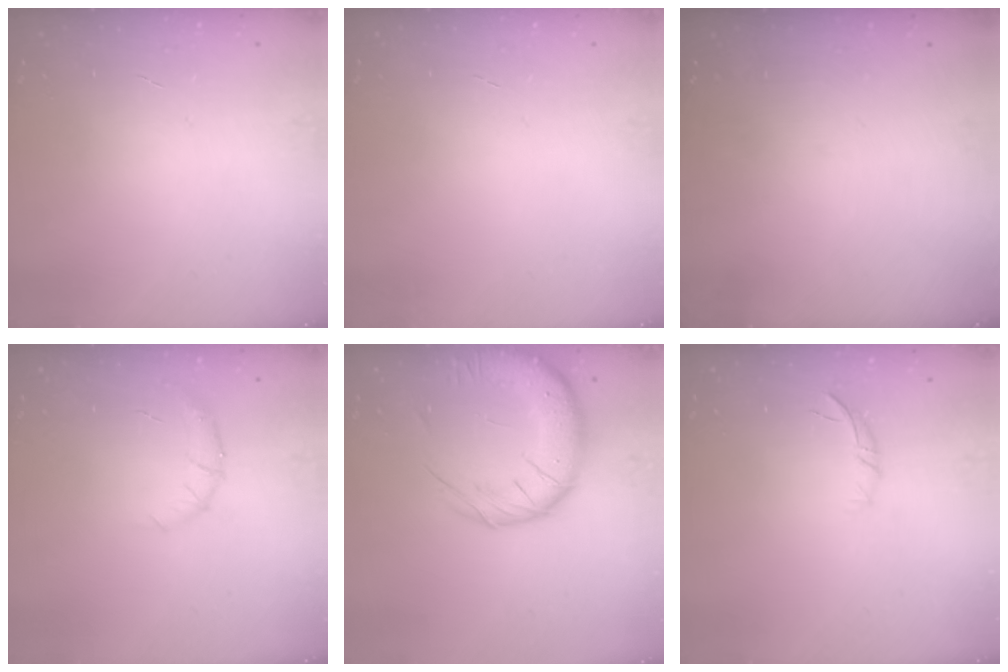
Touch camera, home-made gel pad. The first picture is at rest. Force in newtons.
{"total": 0.0}
{"total": 0.0}
{"total": 6.7, "press": 6.5, "slide": 1.8}
{"total": 14.8, "press": 14.3, "slide": 3.9}
{"total": 6.9, "press": 6.6, "slide": 2.0}